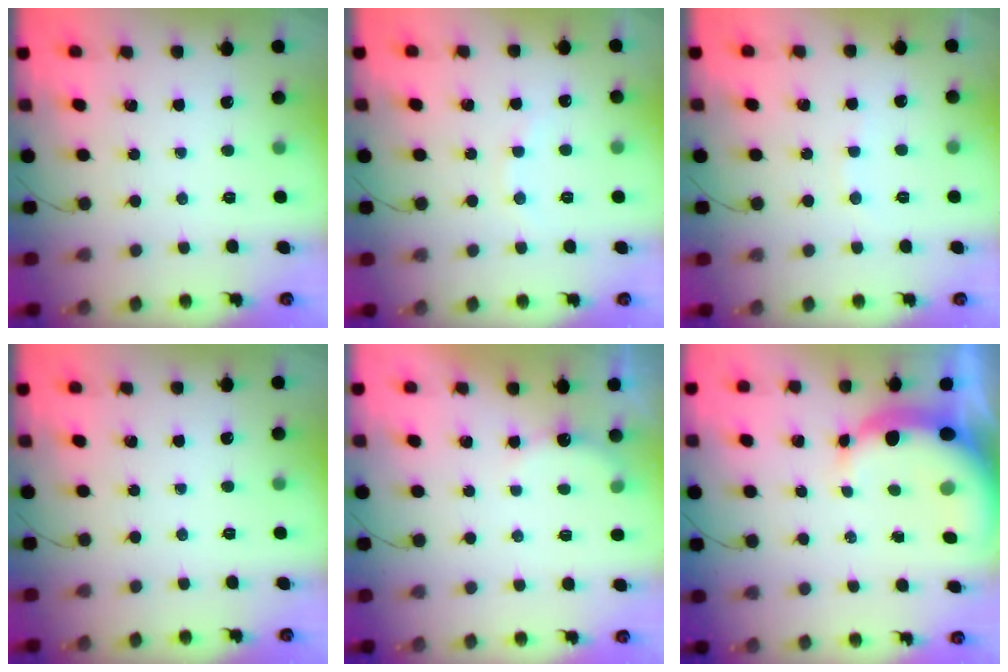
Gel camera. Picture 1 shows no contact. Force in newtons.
{"total": 5.9, "press": 5.8, "slide": 1.2}
{"total": 4.2, "press": 4.2, "slide": 0.7}
{"total": 0.0}
{"total": 4.6, "press": 4.5, "slide": 1.0}
{"total": 9.6, "press": 9.4, "slide": 1.9}